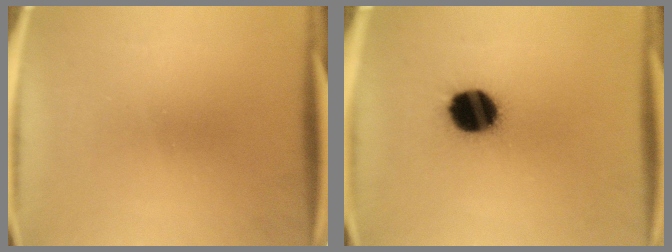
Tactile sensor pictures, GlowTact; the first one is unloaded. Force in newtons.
{"total": 14.5}